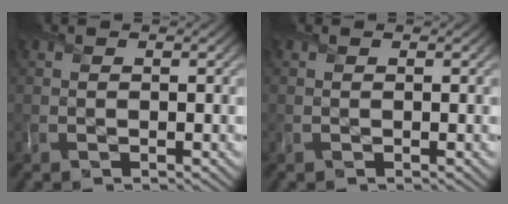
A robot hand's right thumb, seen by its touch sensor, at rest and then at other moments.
{"total": 0.0}